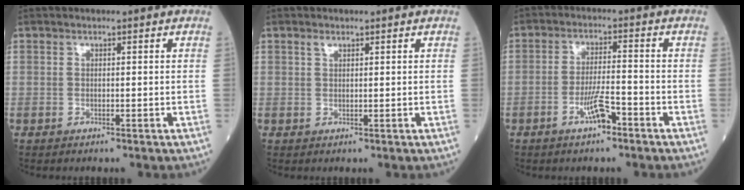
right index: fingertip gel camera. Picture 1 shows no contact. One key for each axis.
{"total": 0.9, "fx": 0.7, "fy": 0.4, "fz": 0.5, "tx": -0.011, "ty": 0.003, "tz": 0.013}
{"total": 4.8, "fx": -2.8, "fy": 0.8, "fz": 3.8, "tx": -0.074, "ty": 0.001, "tz": -0.053}